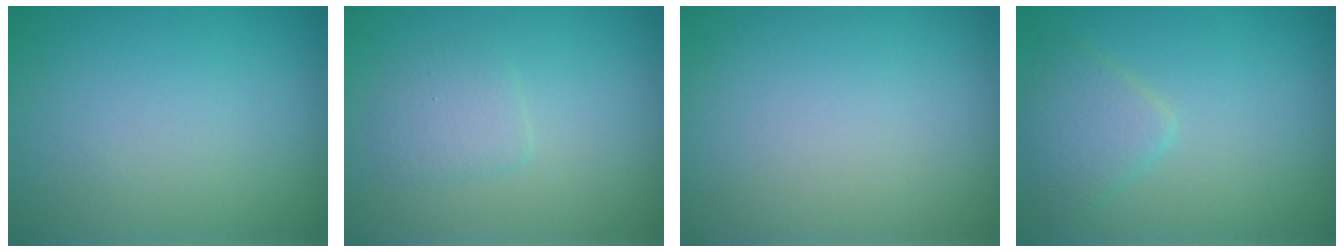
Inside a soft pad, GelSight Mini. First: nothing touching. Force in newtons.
{"total": 1.6, "press": 1.6, "slide": 0.1}
{"total": 0.0}
{"total": 2.3, "press": 2.2, "slide": 0.2}